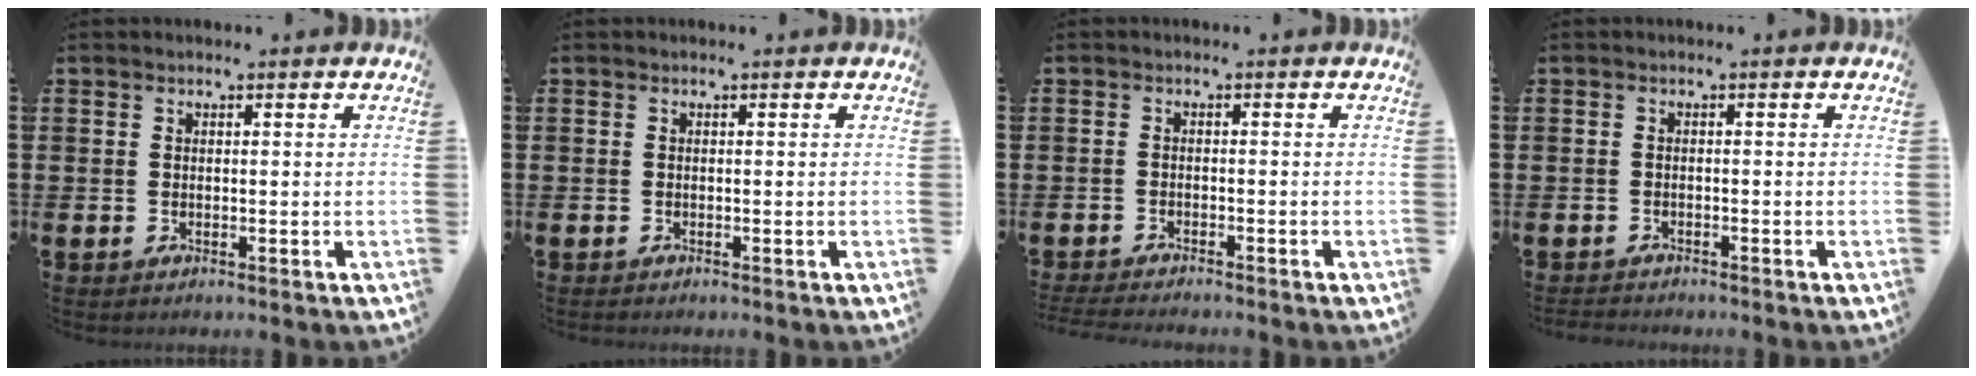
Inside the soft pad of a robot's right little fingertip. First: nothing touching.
{"total": 0.0}
{"total": 1.4, "force": [-1.3, -0.1, 0.3], "torque": [-0.005, 0.003, -0.027]}
{"total": 0.8, "force": [-0.8, 0.1, -0.1], "torque": [0.000, 0.000, -0.017]}